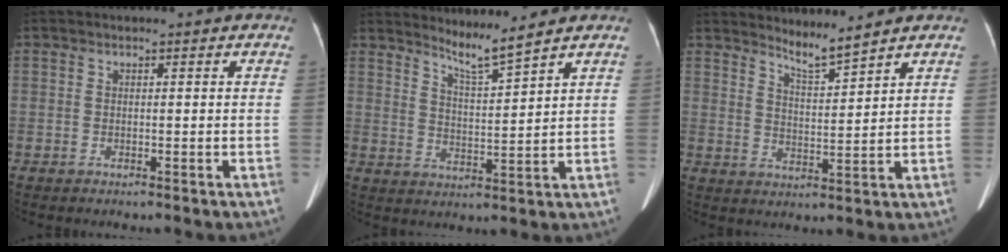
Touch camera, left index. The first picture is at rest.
{"total": 4.7, "force": [4.2, -1.5, 1.5], "torque": [-0.039, -0.024, 0.083]}
{"total": 4.0, "force": [3.8, -0.9, 1.1], "torque": [-0.030, -0.020, 0.074]}